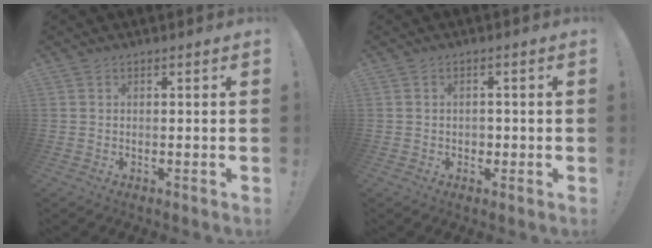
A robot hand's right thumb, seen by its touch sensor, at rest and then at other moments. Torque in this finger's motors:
{"motor_torque": [0.03, 0.17, -0.04, -0.12, 0.00]}